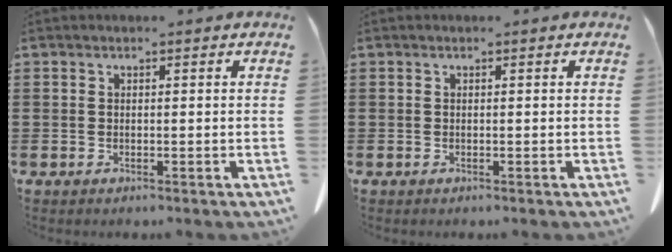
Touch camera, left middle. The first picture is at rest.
{"total": 0.0}